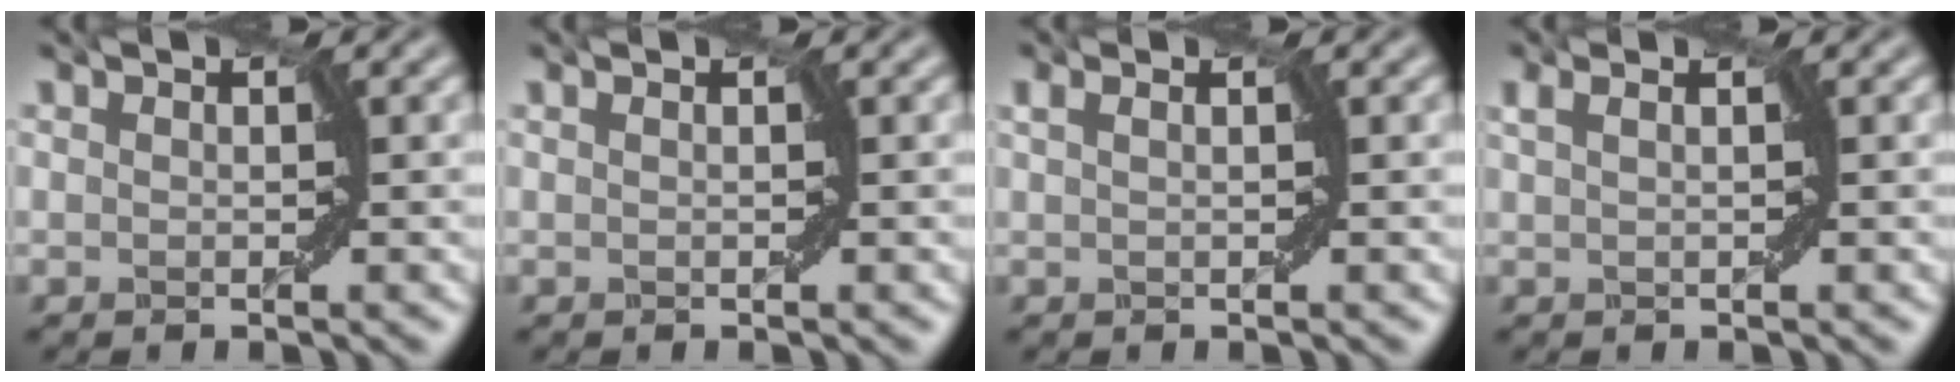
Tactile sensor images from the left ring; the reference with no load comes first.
{"total": 0.0}
{"total": 1.3, "force": [0.7, 0.3, 1.1], "torque": [-0.018, -0.001, 0.006]}
{"total": 1.9, "force": [1.0, 0.6, 1.6], "torque": [-0.022, 0.003, 0.006]}